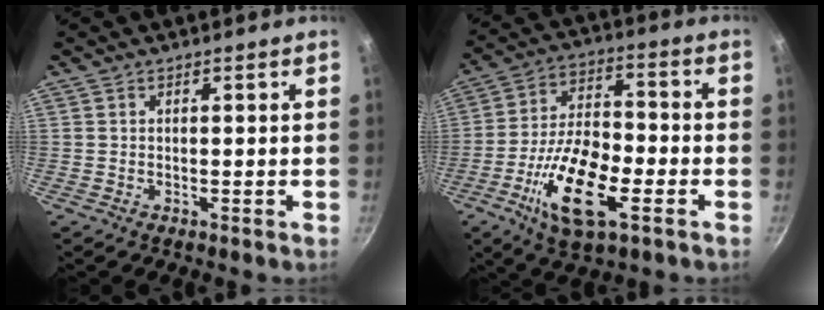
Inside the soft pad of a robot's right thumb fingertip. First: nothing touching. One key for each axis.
{"total": 16.8, "fx": -6.3, "fy": 7.3, "fz": 13.7, "tx": -0.246, "ty": 0.027, "tz": -0.118}